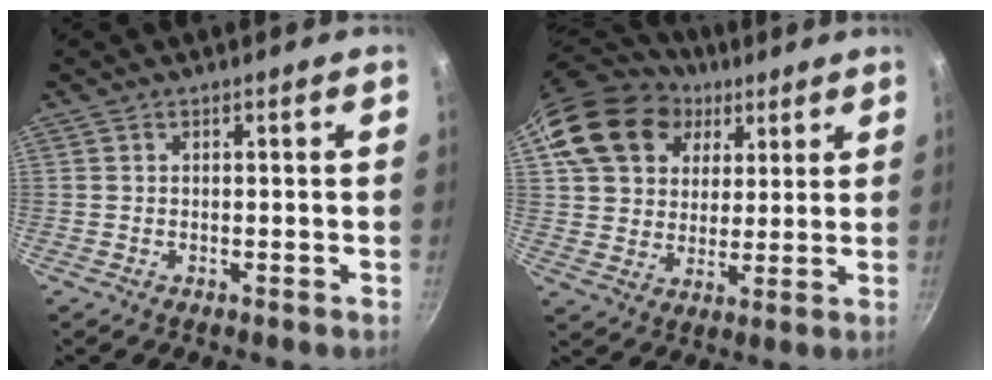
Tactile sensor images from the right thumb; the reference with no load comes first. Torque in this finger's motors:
{"motor_torque": [0.13, 2.61, -0.05, 0.27, 0.27]}